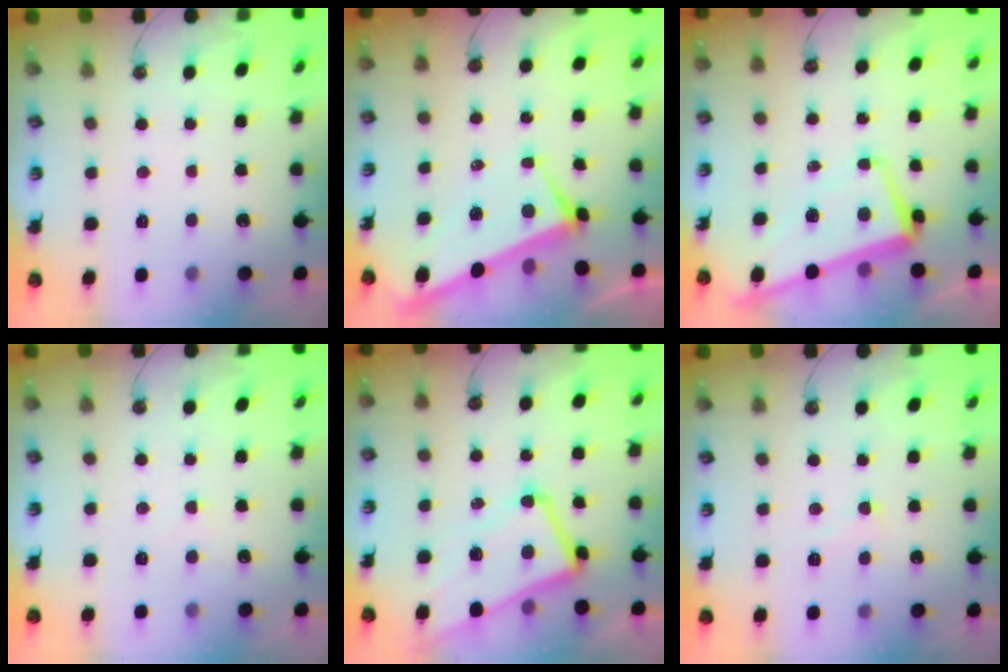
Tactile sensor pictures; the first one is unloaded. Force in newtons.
{"total": 2.5, "press": 2.4, "slide": 0.8}
{"total": 1.2, "press": 0.0, "slide": 1.2}
{"total": 4.2, "press": 4.2, "slide": 0.3}
{"total": 3.7, "press": 3.4, "slide": 1.4}
{"total": 2.3, "press": 2.2, "slide": 0.5}